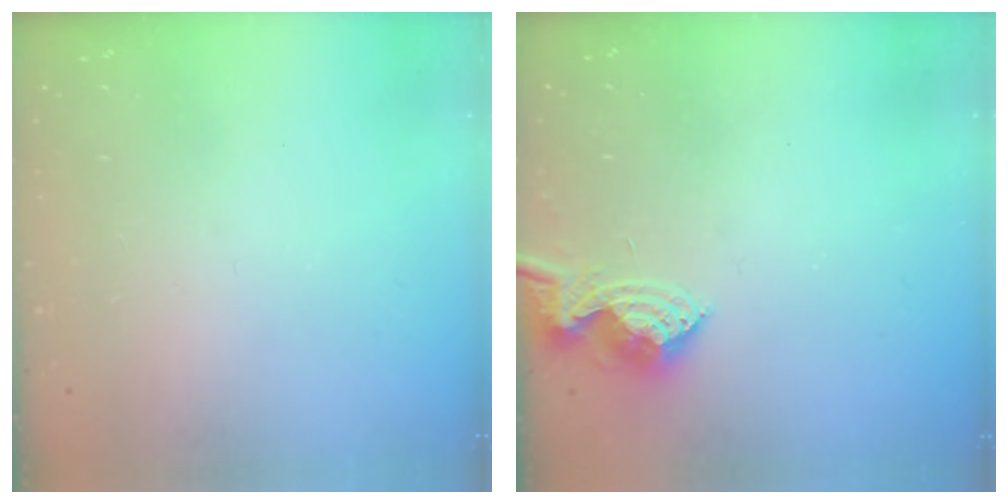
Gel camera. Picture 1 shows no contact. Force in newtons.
{"total": 7.6, "press": 7.6, "slide": 0.4}